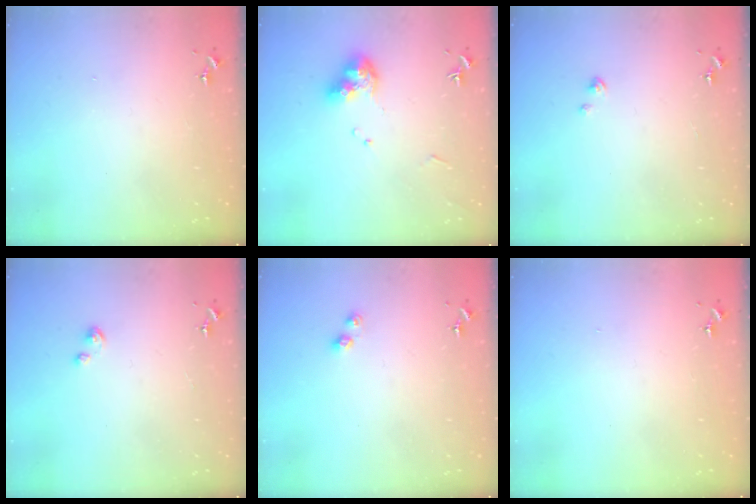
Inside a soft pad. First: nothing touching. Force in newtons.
{"total": 10.4, "press": 10.4, "slide": 1.2}
{"total": 1.6, "press": 1.6, "slide": 0.2}
{"total": 2.7, "press": 2.7, "slide": 0.3}
{"total": 4.7, "press": 4.7, "slide": 0.3}
{"total": 0.0}